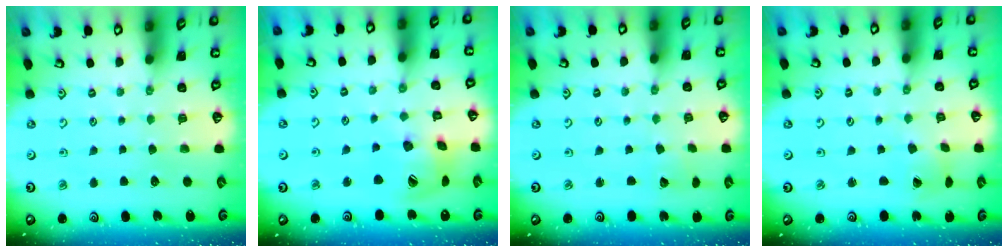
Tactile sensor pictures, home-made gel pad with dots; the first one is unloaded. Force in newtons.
{"total": 16.7, "press": 16.5, "slide": 2.6}
{"total": 1.8, "press": 1.8, "slide": 0.1}
{"total": 1.2, "press": 1.2, "slide": 0.2}